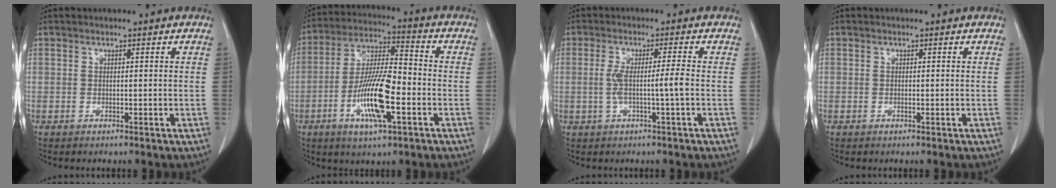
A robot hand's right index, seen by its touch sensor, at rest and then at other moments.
{"total": 13.0, "force": [-4.3, 2.5, 12.0], "torque": [-0.236, -0.004, -0.079]}
{"total": 4.2, "force": [-0.7, -0.7, 4.1], "torque": [-0.082, 0.003, -0.008]}
{"total": 0.0}